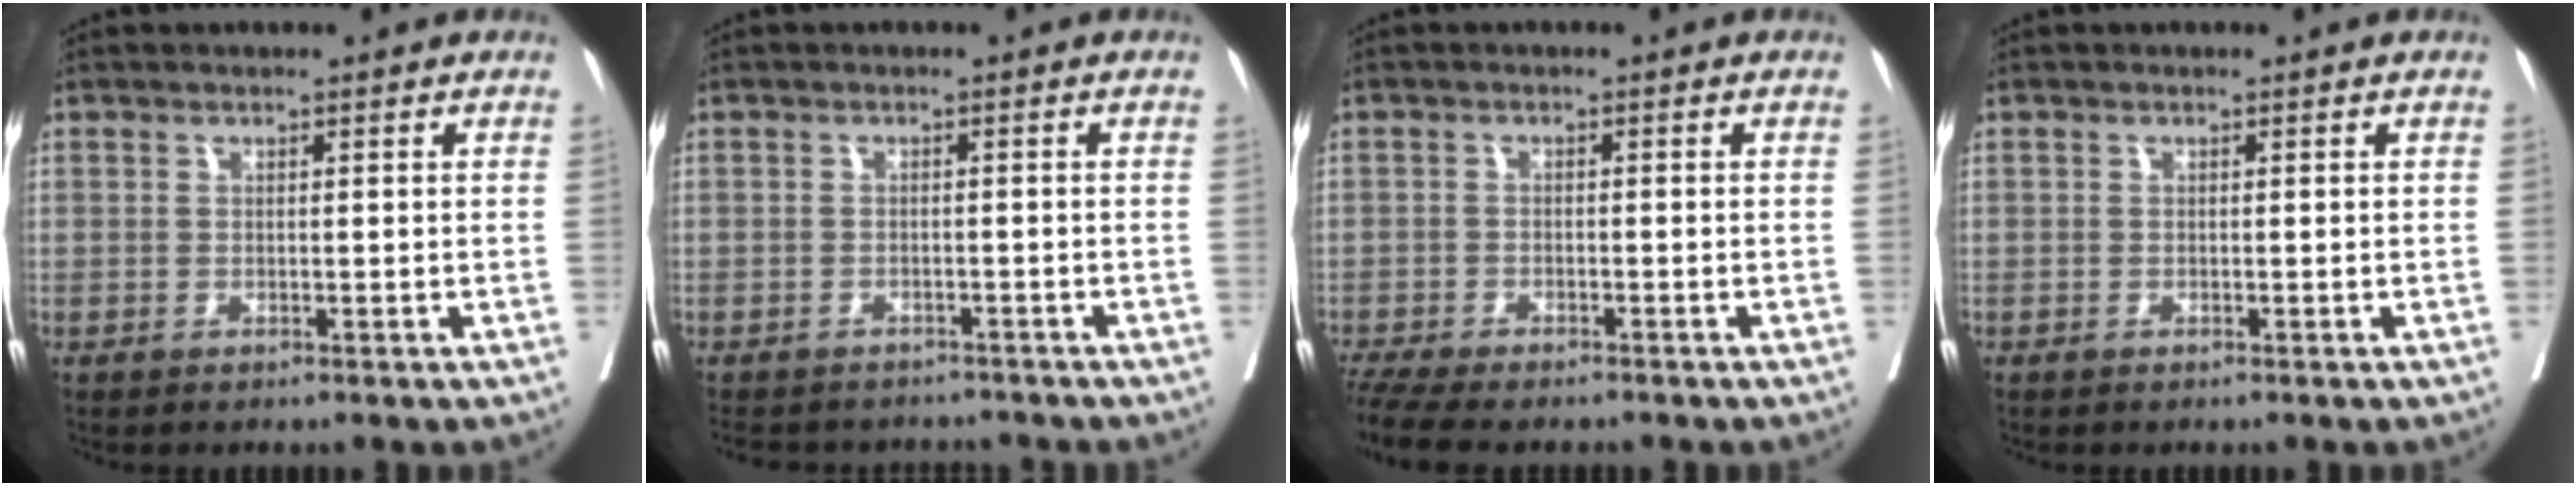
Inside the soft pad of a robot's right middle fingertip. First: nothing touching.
{"total": 9.2, "force": [-8.4, 3.0, 1.9], "torque": [-0.041, 0.002, -0.103]}
{"total": 9.7, "force": [-8.3, 2.1, 4.5], "torque": [-0.082, -0.009, -0.130]}
{"total": 0.0}